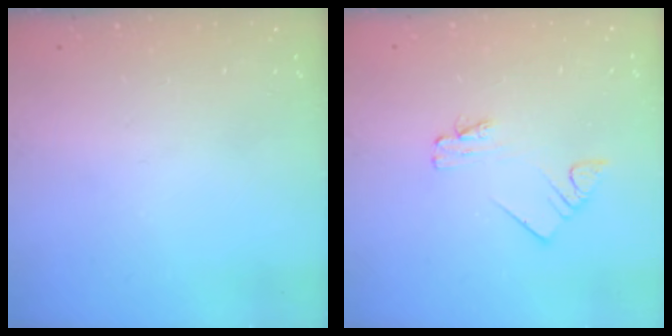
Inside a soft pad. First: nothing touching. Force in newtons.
{"total": 1.9, "press": 1.9, "slide": 0.1}